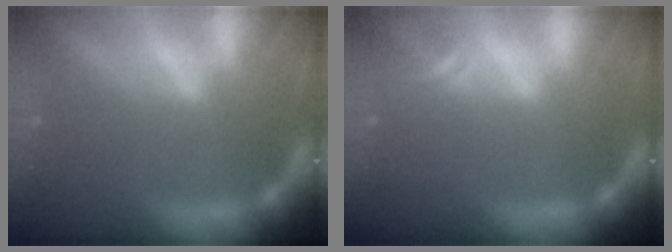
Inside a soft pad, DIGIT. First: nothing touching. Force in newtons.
{"total": 1.5}